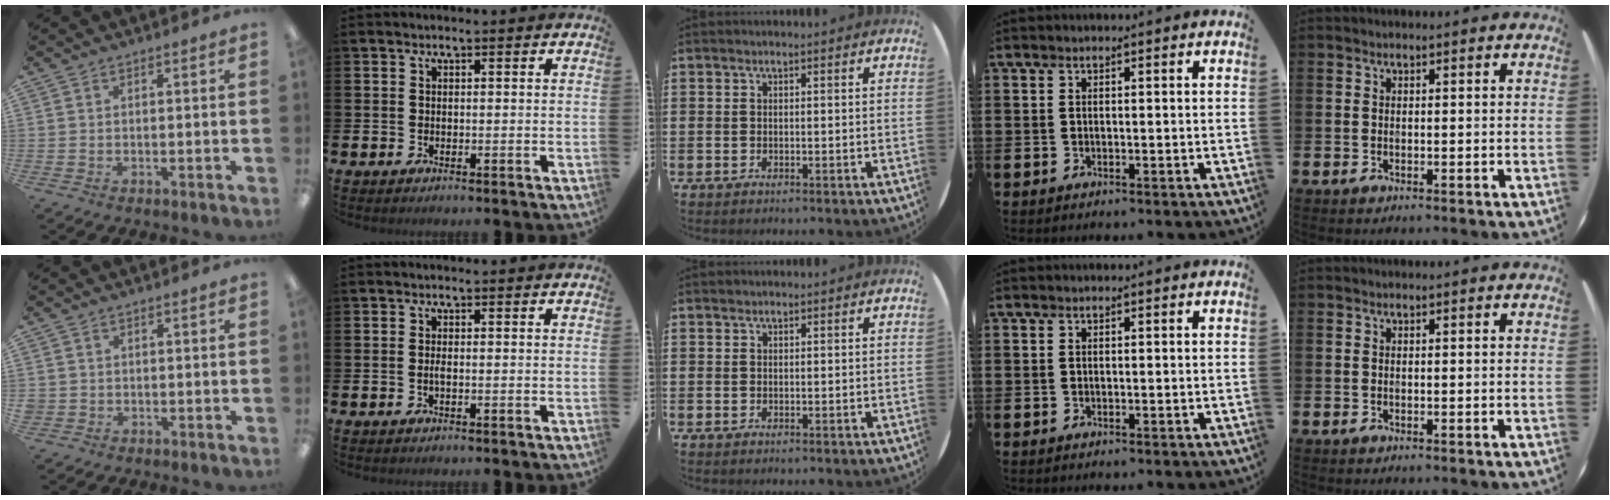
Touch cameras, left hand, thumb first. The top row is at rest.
{"thumb": {"total": 1.2, "force": [0.2, 1.2, 0.1], "torque": [-0.003, 0.004, 0.001]}, "index": {"total": 0.7, "force": [-0.2, 0.1, 0.7], "torque": [-0.017, -0.001, -0.002]}}